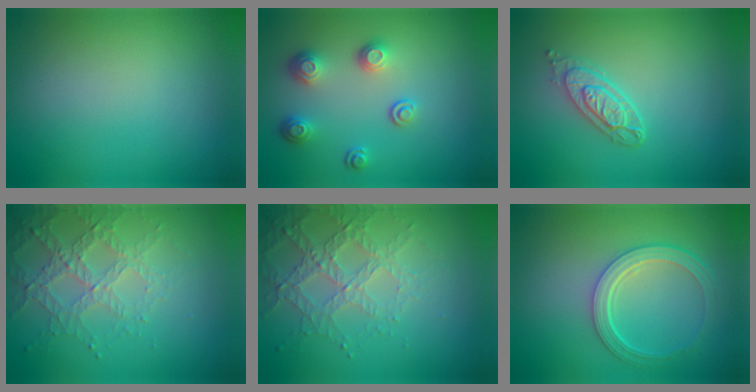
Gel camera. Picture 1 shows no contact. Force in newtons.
{"total": 3.3, "press": 2.6, "slide": 2.0}
{"total": 2.9, "press": 2.5, "slide": 1.5}
{"total": 3.2, "press": 3.2, "slide": 0.5}
{"total": 3.1, "press": 3.1, "slide": 0.6}
{"total": 4.7, "press": 3.6, "slide": 3.0}